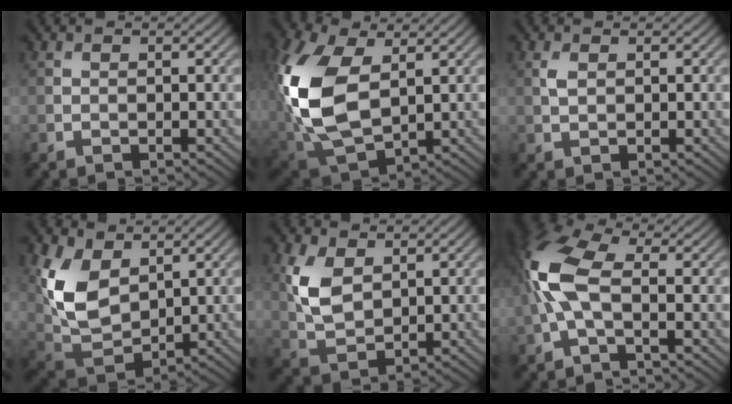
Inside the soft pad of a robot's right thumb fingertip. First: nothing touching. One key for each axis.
{"total": 14.9, "fx": 2.1, "fy": 9.4, "fz": 11.3, "tx": -0.300, "ty": 0.001, "tz": 0.048}
{"total": 1.3, "fx": 0.5, "fy": 0.8, "fz": 0.9, "tx": -0.026, "ty": 0.000, "tz": 0.011}
{"total": 10.7, "fx": 3.6, "fy": 6.8, "fz": 7.4, "tx": -0.197, "ty": -0.002, "tz": 0.073}
{"total": 6.6, "fx": 2.3, "fy": 4.0, "fz": 4.7, "tx": -0.114, "ty": 0.000, "tz": 0.048}
{"total": 8.4, "fx": -0.4, "fy": 3.7, "fz": 7.5, "tx": -0.184, "ty": 0.022, "tz": -0.023}